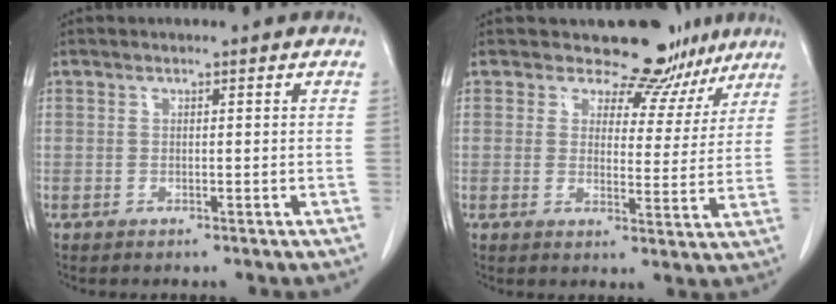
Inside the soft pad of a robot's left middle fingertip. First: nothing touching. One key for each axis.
{"total": 10.5, "fx": 9.1, "fy": 4.9, "fz": 1.6, "tx": 0.008, "ty": -0.013, "tz": 0.093}